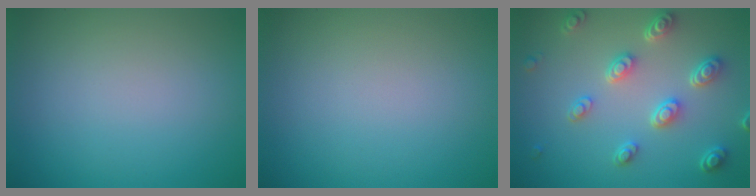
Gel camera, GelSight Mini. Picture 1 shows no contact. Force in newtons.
{"total": 0.0}
{"total": 4.6, "press": 3.6, "slide": 2.8}